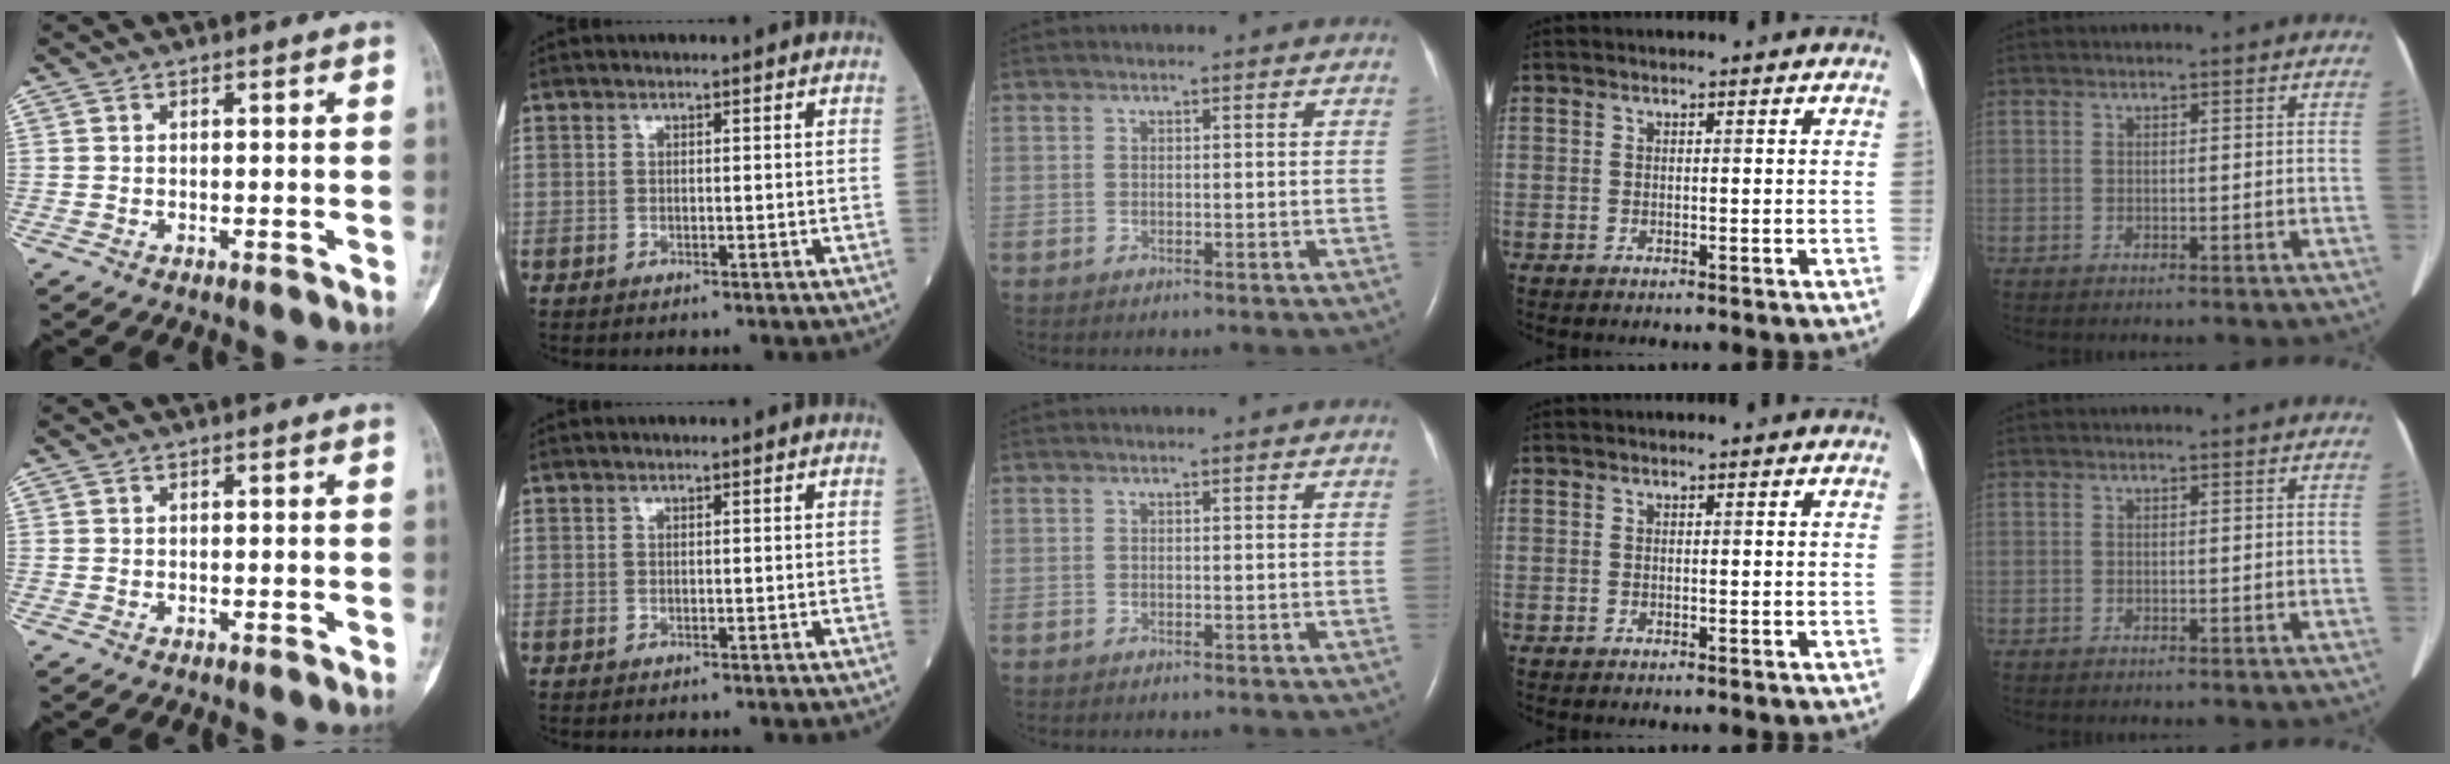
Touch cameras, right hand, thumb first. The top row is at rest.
{}